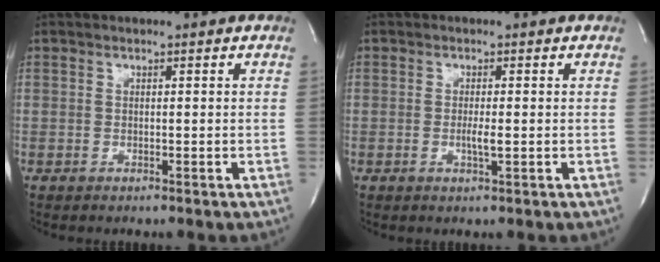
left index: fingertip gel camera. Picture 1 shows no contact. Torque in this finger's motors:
{"motor_torque": [0.29, 0.02, 0.01, 0.01]}